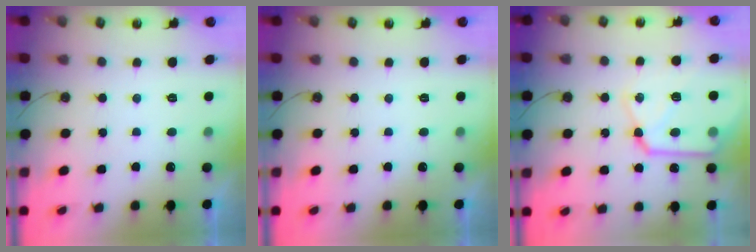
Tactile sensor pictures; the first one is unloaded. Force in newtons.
{"total": 0.0}
{"total": 16.4, "press": 16.4, "slide": 1.5}